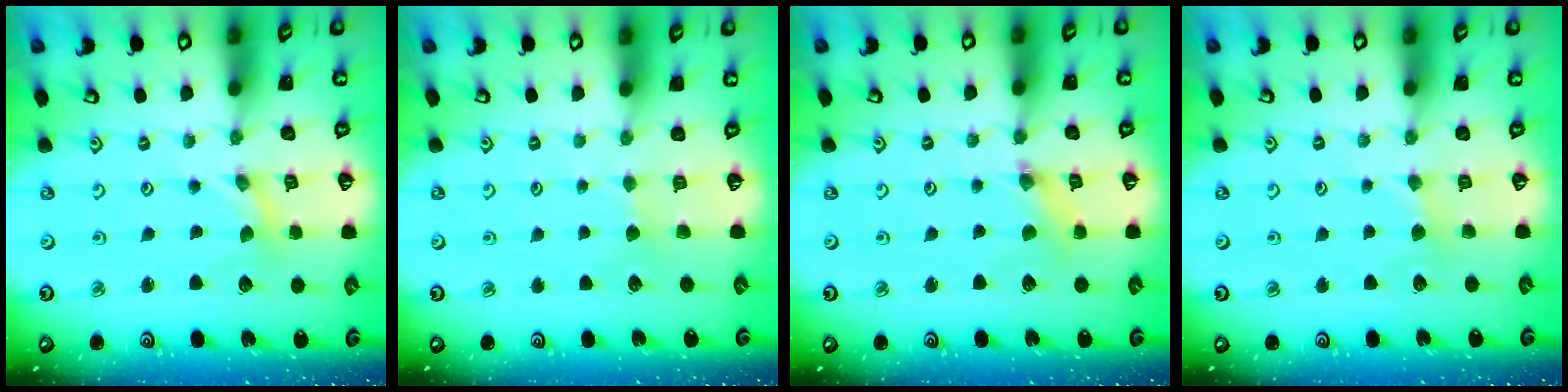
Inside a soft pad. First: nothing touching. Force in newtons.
{"total": 2.2, "press": 2.2, "slide": 0.2}
{"total": 1.8, "press": 1.8, "slide": 0.3}
{"total": 1.8, "press": 1.8, "slide": 0.3}